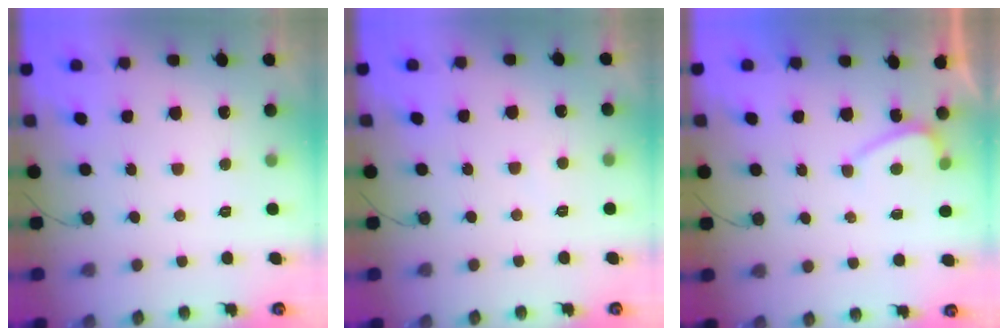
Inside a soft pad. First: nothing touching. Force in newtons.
{"total": 2.1, "press": 2.1, "slide": 0.2}
{"total": 0.0}